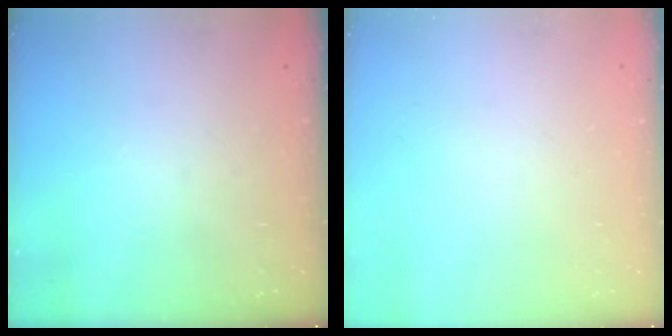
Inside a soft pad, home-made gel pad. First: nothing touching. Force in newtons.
{"total": 0.0}